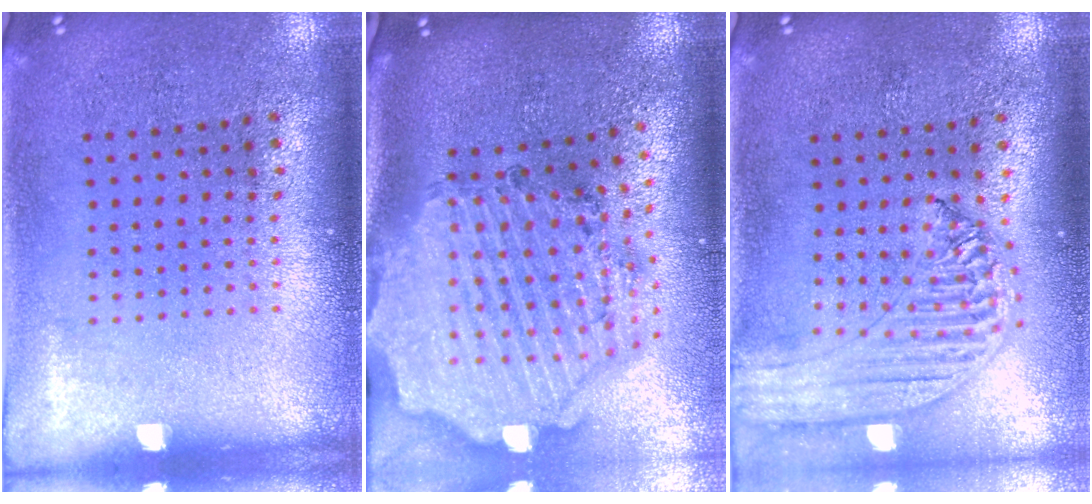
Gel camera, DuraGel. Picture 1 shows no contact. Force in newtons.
{"total": 3.3, "press": 2.8, "slide": 1.7}
{"total": 1.7, "press": 1.6, "slide": 0.5}